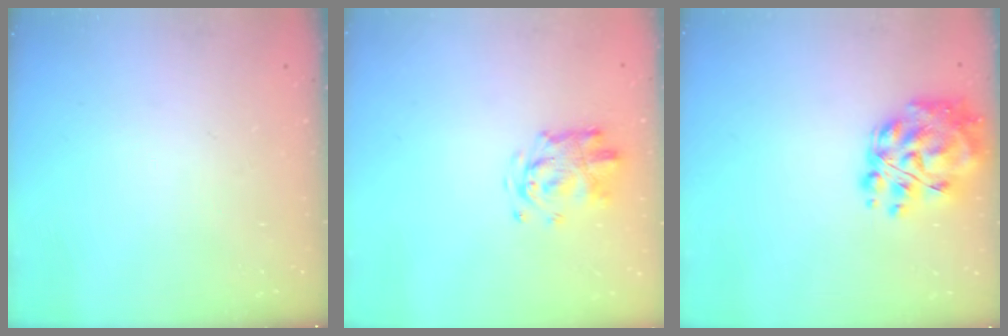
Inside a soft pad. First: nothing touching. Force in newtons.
{"total": 3.6, "press": 3.6, "slide": 0.3}
{"total": 14.7, "press": 14.1, "slide": 4.2}